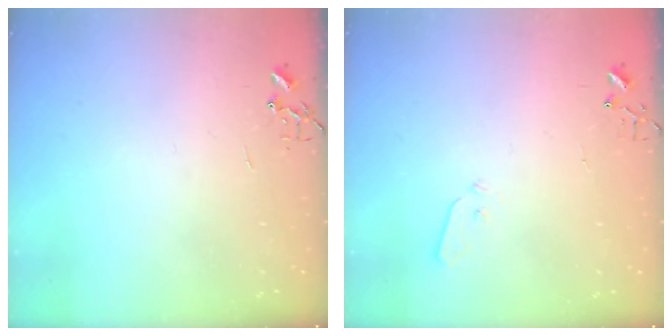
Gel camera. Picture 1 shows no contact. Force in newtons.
{"total": 3.7, "press": 3.7, "slide": 0.6}